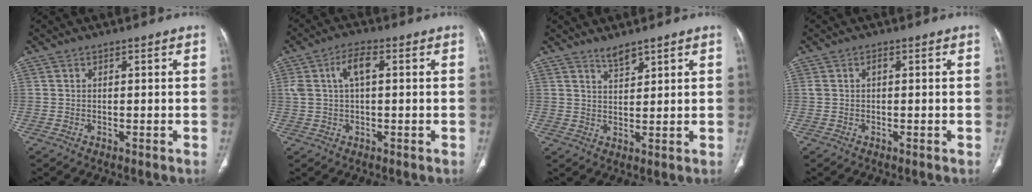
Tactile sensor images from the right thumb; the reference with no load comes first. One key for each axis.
{"total": 5.5, "fx": 1.3, "fy": 2.5, "fz": 4.7, "tx": -0.101, "ty": 0.019, "tz": 0.025}
{"total": 2.8, "fx": 2.5, "fy": 0.6, "fz": 1.1, "tx": -0.015, "ty": -0.021, "tz": 0.049}
{"total": 1.1, "fx": 0.2, "fy": 0.6, "fz": 0.9, "tx": -0.023, "ty": 0.007, "tz": 0.004}